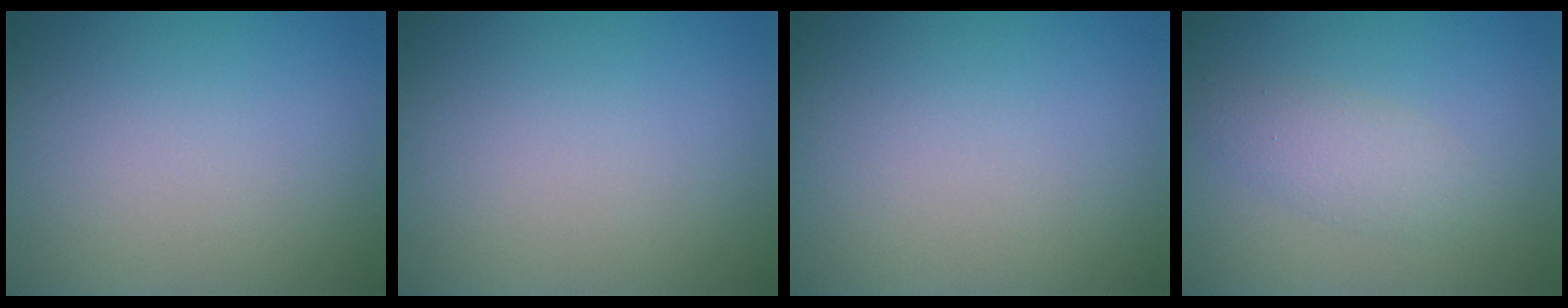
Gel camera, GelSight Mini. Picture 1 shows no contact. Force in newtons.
{"total": 0.0}
{"total": 0.0}
{"total": 2.3, "press": 2.3, "slide": 0.1}